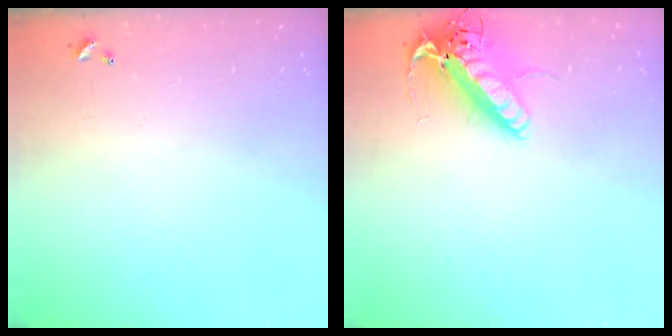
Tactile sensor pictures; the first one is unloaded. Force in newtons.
{"total": 17.1, "press": 16.8, "slide": 3.3}